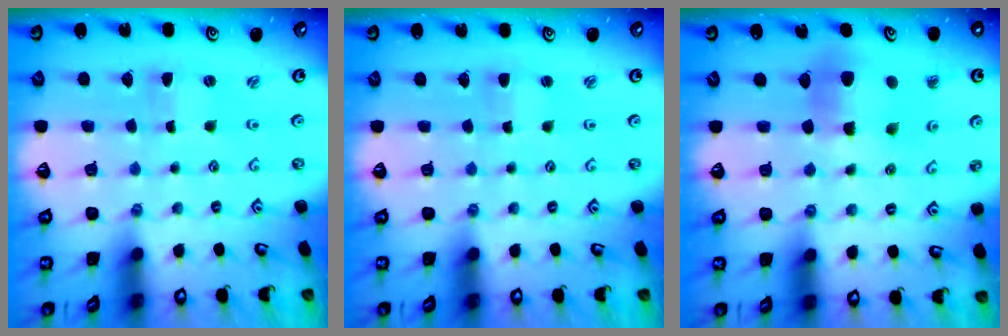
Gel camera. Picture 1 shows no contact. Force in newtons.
{"total": 2.7, "press": 2.7, "slide": 0.3}
{"total": 8.2, "press": 8.1, "slide": 0.8}